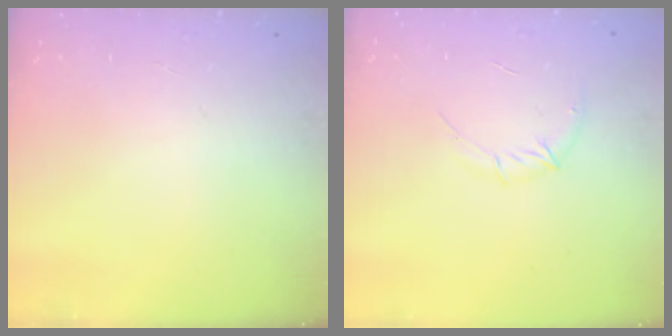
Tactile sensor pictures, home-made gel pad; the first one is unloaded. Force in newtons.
{"total": 5.7, "press": 5.5, "slide": 1.6}